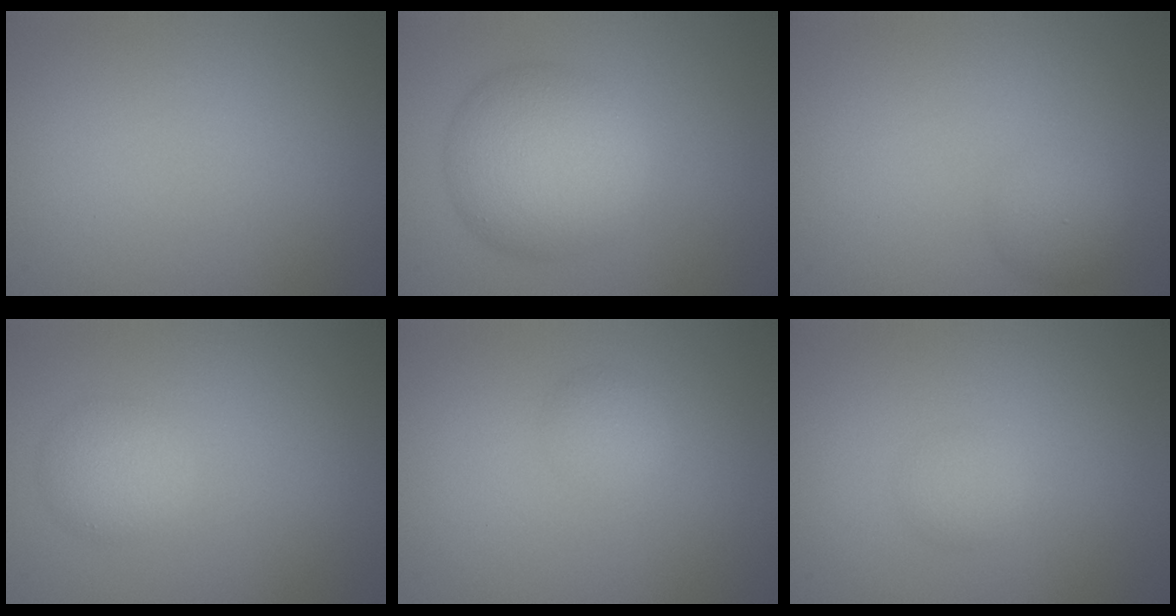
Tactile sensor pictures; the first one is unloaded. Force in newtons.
{"total": 7.2, "press": 7.2, "slide": 0.2}
{"total": 2.0, "press": 2.0, "slide": 0.0}
{"total": 2.6, "press": 2.6, "slide": 0.1}
{"total": 1.4, "press": 1.4, "slide": 0.0}
{"total": 1.4, "press": 1.4, "slide": 0.0}